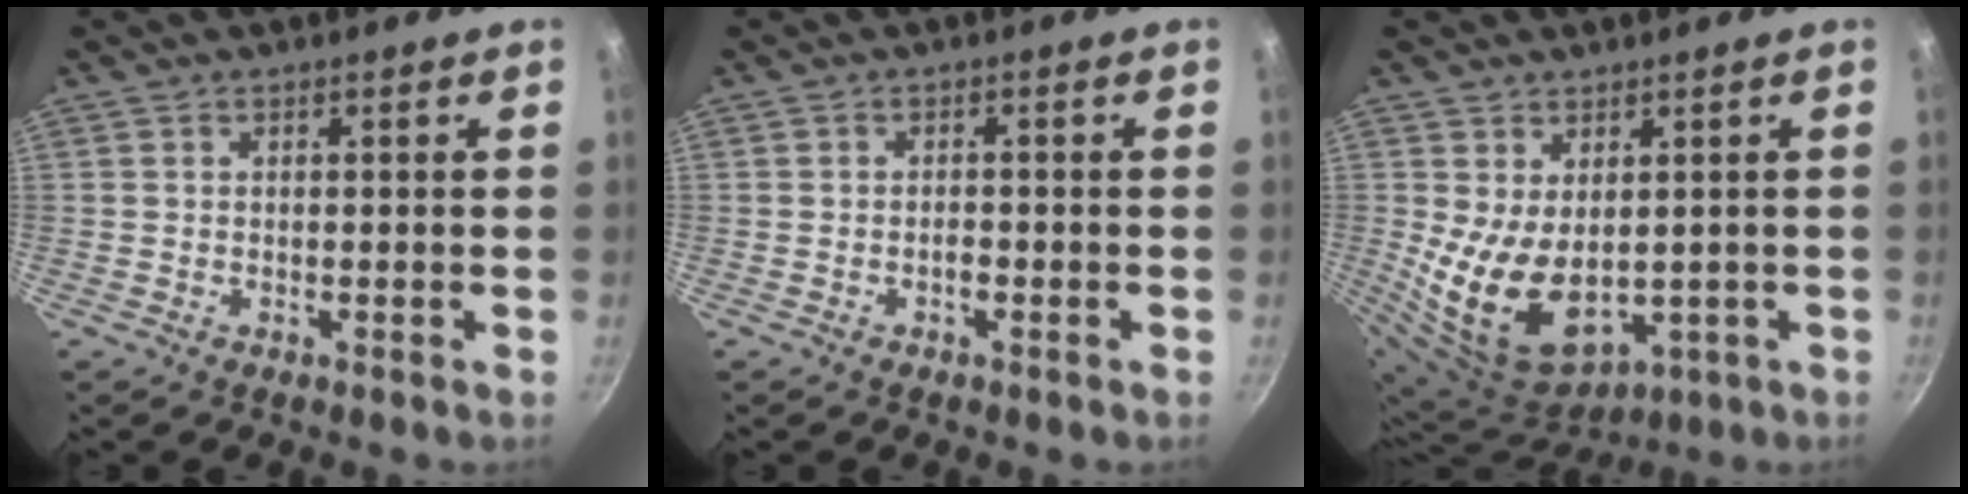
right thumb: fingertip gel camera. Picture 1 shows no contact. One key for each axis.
{"total": 1.4, "fx": -0.7, "fy": 0.8, "fz": 1.0, "tx": -0.013, "ty": 0.009, "tz": -0.011}
{"total": 13.6, "fx": 0.3, "fy": 8.6, "fz": 10.5, "tx": -0.175, "ty": -0.032, "tz": 0.035}